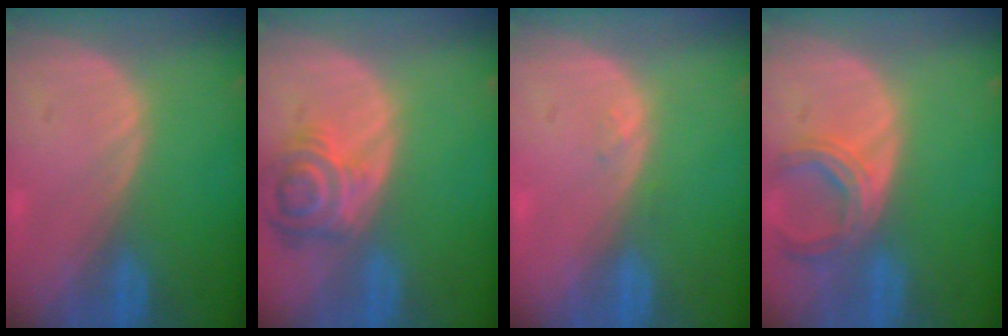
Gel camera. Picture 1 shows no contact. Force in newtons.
{"total": 7.2, "press": 6.6, "slide": 2.8}
{"total": 0.9, "press": 0.8, "slide": 0.4}
{"total": 6.0, "press": 5.5, "slide": 2.3}